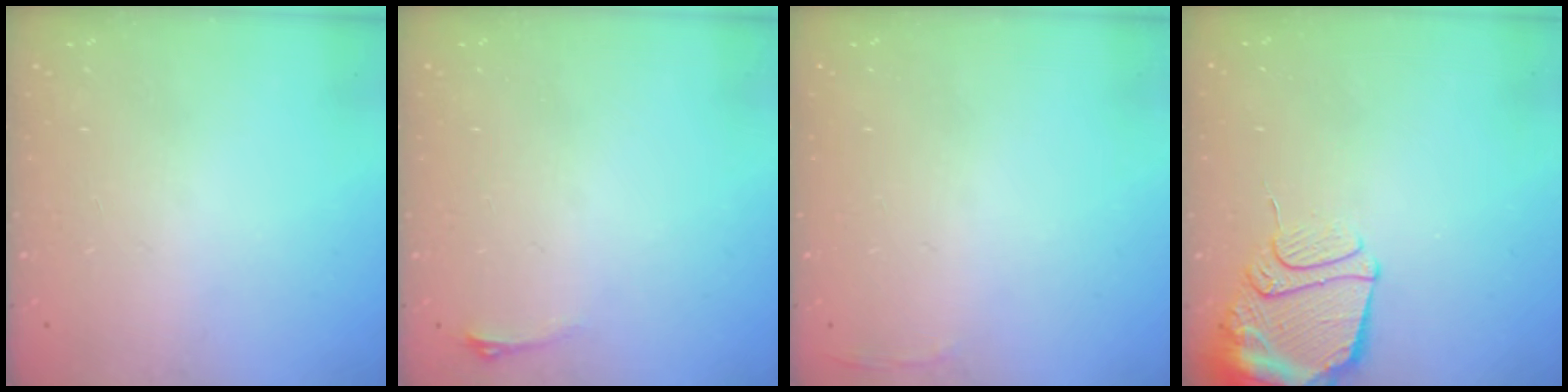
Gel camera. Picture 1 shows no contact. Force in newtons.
{"total": 2.9, "press": 2.6, "slide": 1.5}
{"total": 2.8, "press": 2.6, "slide": 0.9}
{"total": 13.3, "press": 13.2, "slide": 1.4}